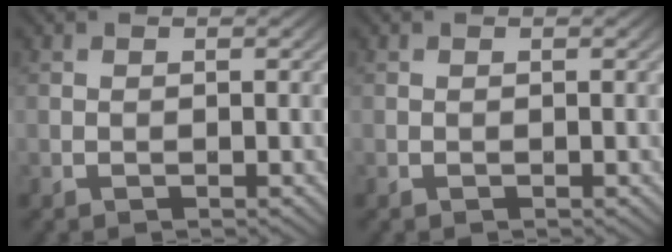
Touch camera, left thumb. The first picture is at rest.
{"total": 0.0}